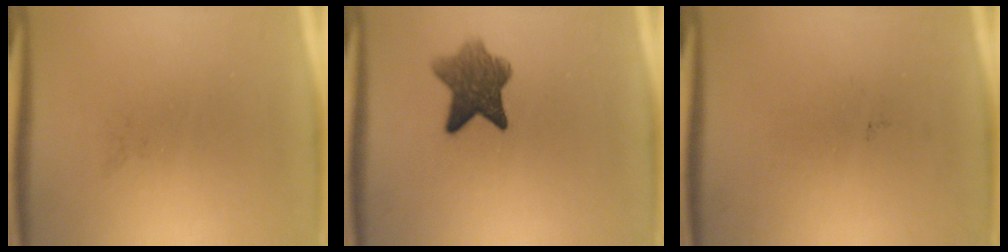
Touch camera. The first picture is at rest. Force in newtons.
{"total": 7.2}
{"total": 0.0}